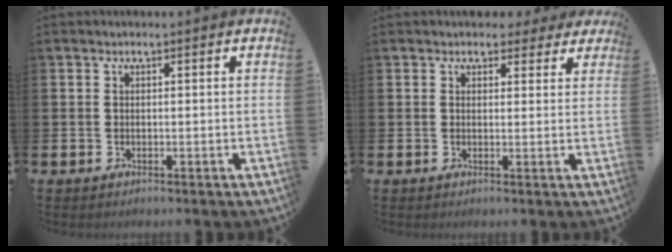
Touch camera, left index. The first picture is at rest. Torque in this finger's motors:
{"motor_torque": [0.54, -0.99, -0.07, 0.02]}